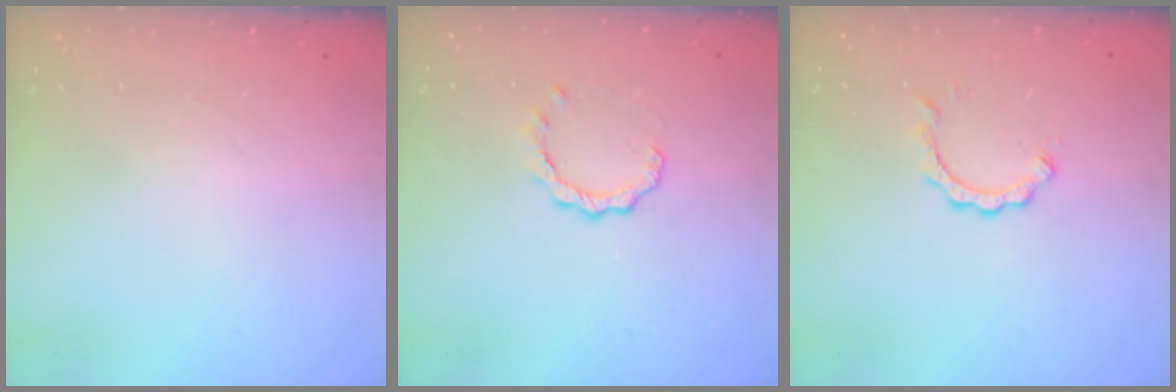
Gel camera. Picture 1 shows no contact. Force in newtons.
{"total": 2.6, "press": 2.6, "slide": 0.2}
{"total": 2.8, "press": 2.8, "slide": 0.4}